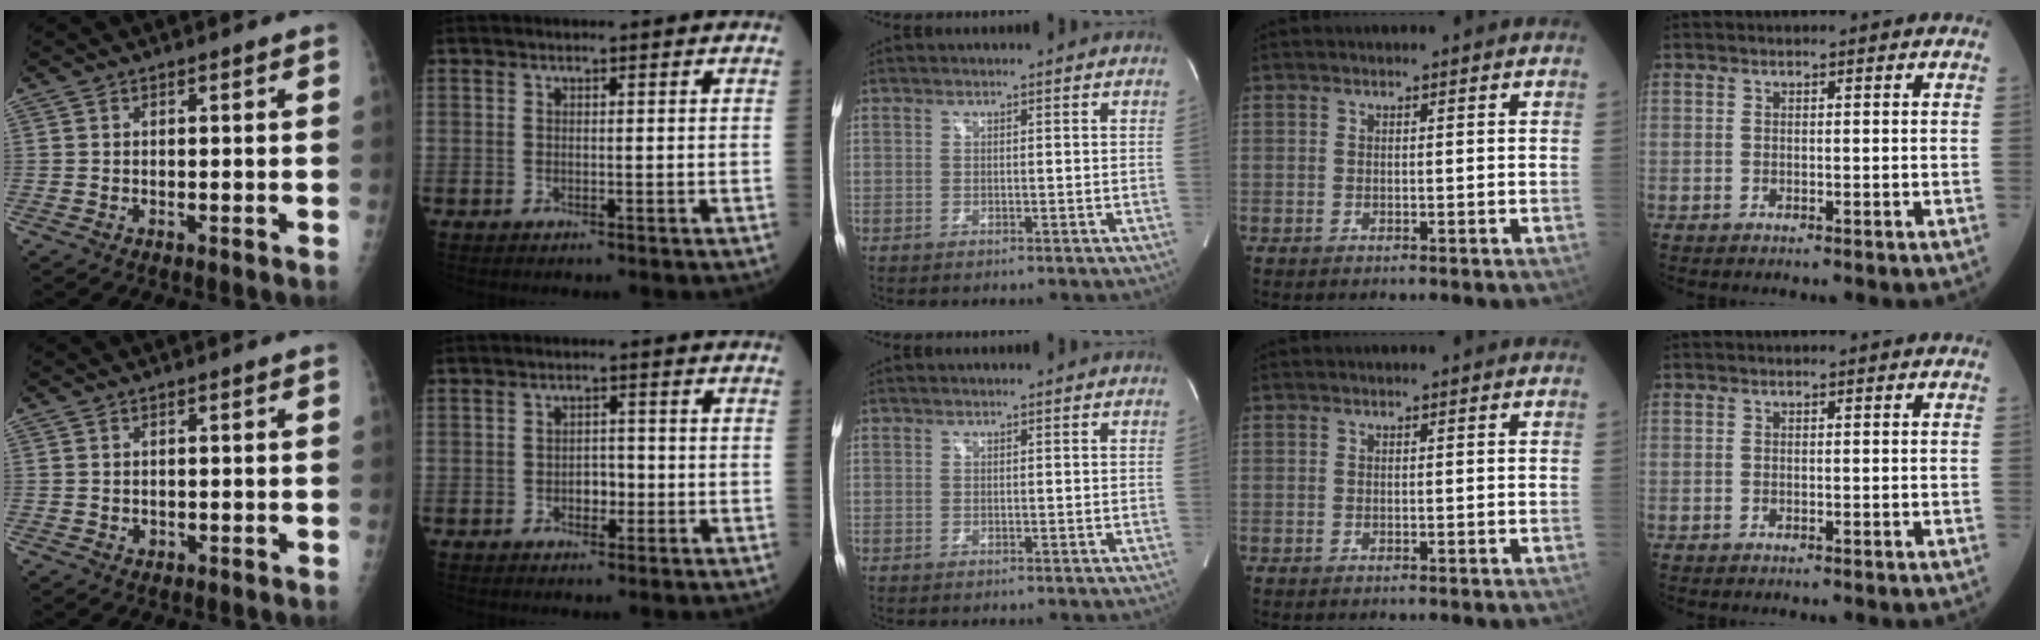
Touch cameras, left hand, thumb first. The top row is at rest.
{"thumb": {"total": 0.8, "force": [0.0, 0.8, 0.3], "torque": [-0.003, 0.000, 0.002]}, "index": {"total": 2.5, "force": [-0.9, 1.6, 1.7], "torque": [-0.022, 0.006, -0.014]}}